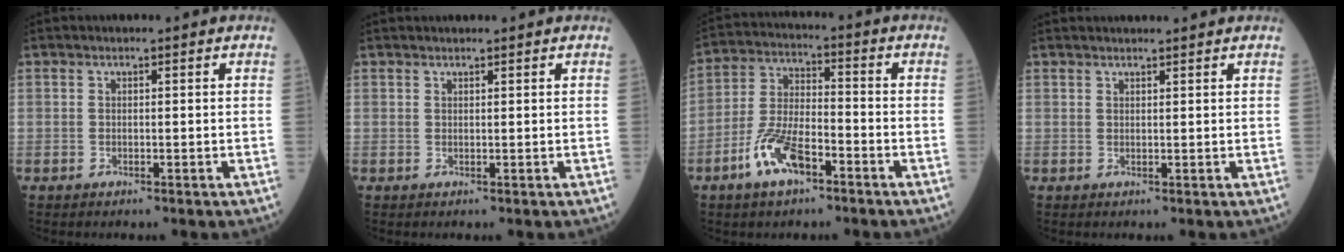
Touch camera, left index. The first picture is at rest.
{"total": 1.0, "force": [1.0, 0.4, 0.0], "torque": [-0.005, 0.018, 0.016]}
{"total": 9.0, "force": [-5.1, 3.2, 6.6], "torque": [-0.146, -0.001, -0.102]}
{"total": 3.6, "force": [3.5, 0.1, 0.8], "torque": [-0.009, 0.025, 0.047]}